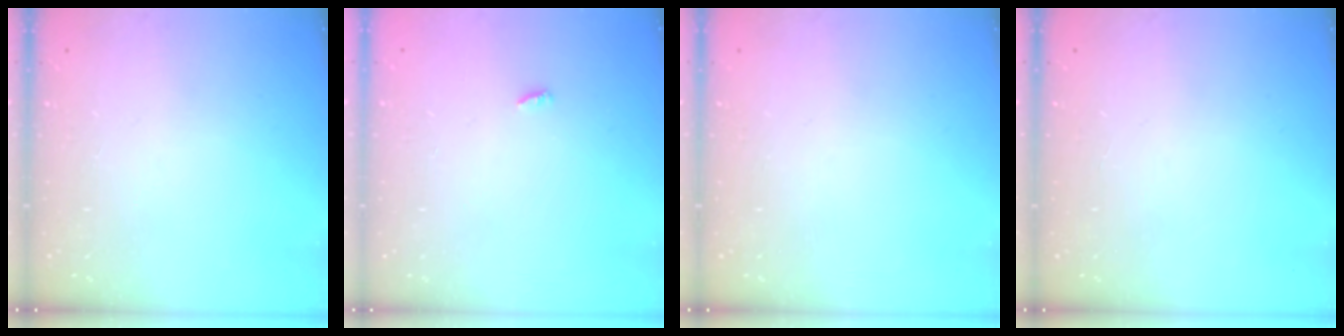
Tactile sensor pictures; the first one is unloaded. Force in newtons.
{"total": 2.3, "press": 2.3, "slide": 0.2}
{"total": 0.0}
{"total": 0.0}